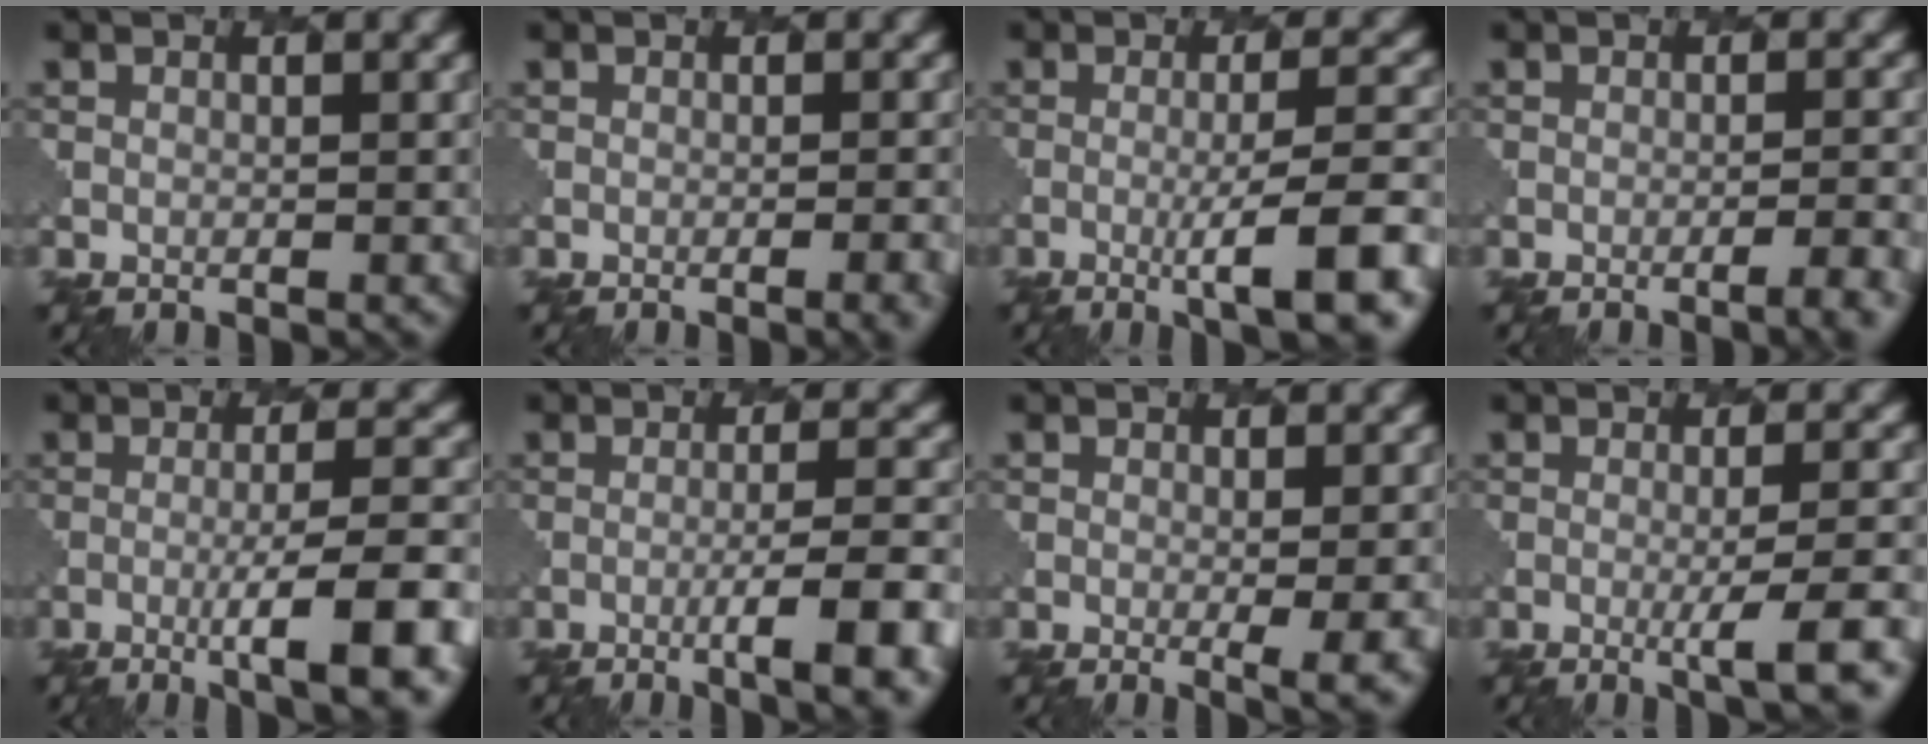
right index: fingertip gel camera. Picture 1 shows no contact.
{"total": 2.9, "force": [-1.3, 0.9, 2.4], "torque": [-0.010, 0.013, -0.018]}
{"total": 6.6, "force": [-2.4, 0.9, 6.1], "torque": [-0.088, 0.009, -0.047]}
{"total": 3.7, "force": [-2.3, 0.9, 2.7], "torque": [-0.020, 0.017, -0.035]}
{"total": 8.0, "force": [-3.4, 1.4, 7.1], "torque": [-0.097, 0.006, -0.054]}
{"total": 7.0, "force": [-3.4, 1.3, 6.0], "torque": [-0.080, 0.006, -0.049]}
{"total": 4.4, "force": [-0.6, 1.3, 4.2], "torque": [-0.052, -0.010, -0.005]}
{"total": 4.2, "force": [-1.4, 0.5, 3.9], "torque": [-0.057, 0.003, -0.031]}